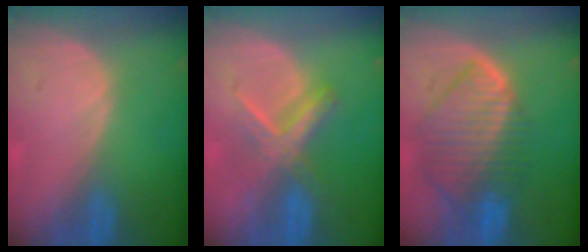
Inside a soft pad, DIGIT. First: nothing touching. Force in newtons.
{"total": 5.5, "press": 5.4, "slide": 1.0}
{"total": 10.0, "press": 8.7, "slide": 5.0}